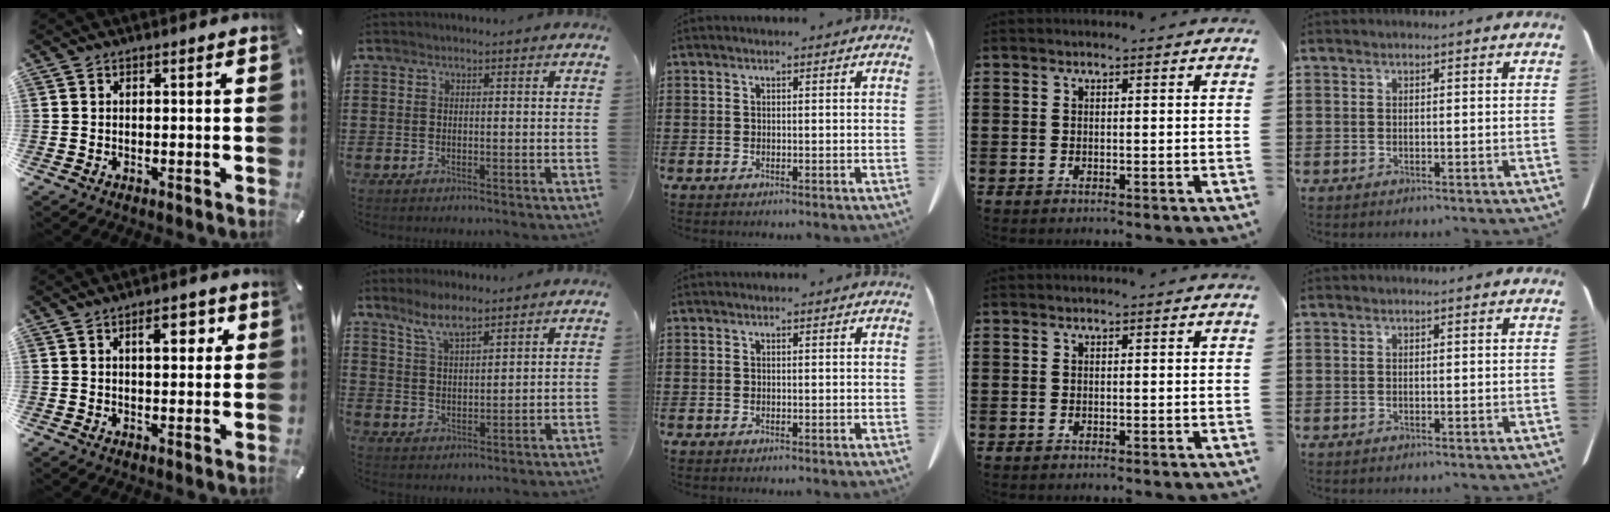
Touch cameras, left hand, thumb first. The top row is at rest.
{"thumb": {"total": 5.7, "force": [2.1, 2.8, 4.5], "torque": [-0.056, -0.006, 0.024]}, "index": {"total": 5.3, "force": [4.1, 1.3, 3.1], "torque": [-0.071, -0.002, 0.075]}}